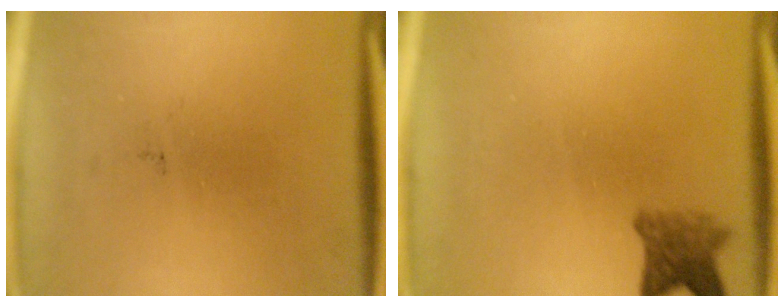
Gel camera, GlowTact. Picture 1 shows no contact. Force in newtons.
{"total": 3.7}